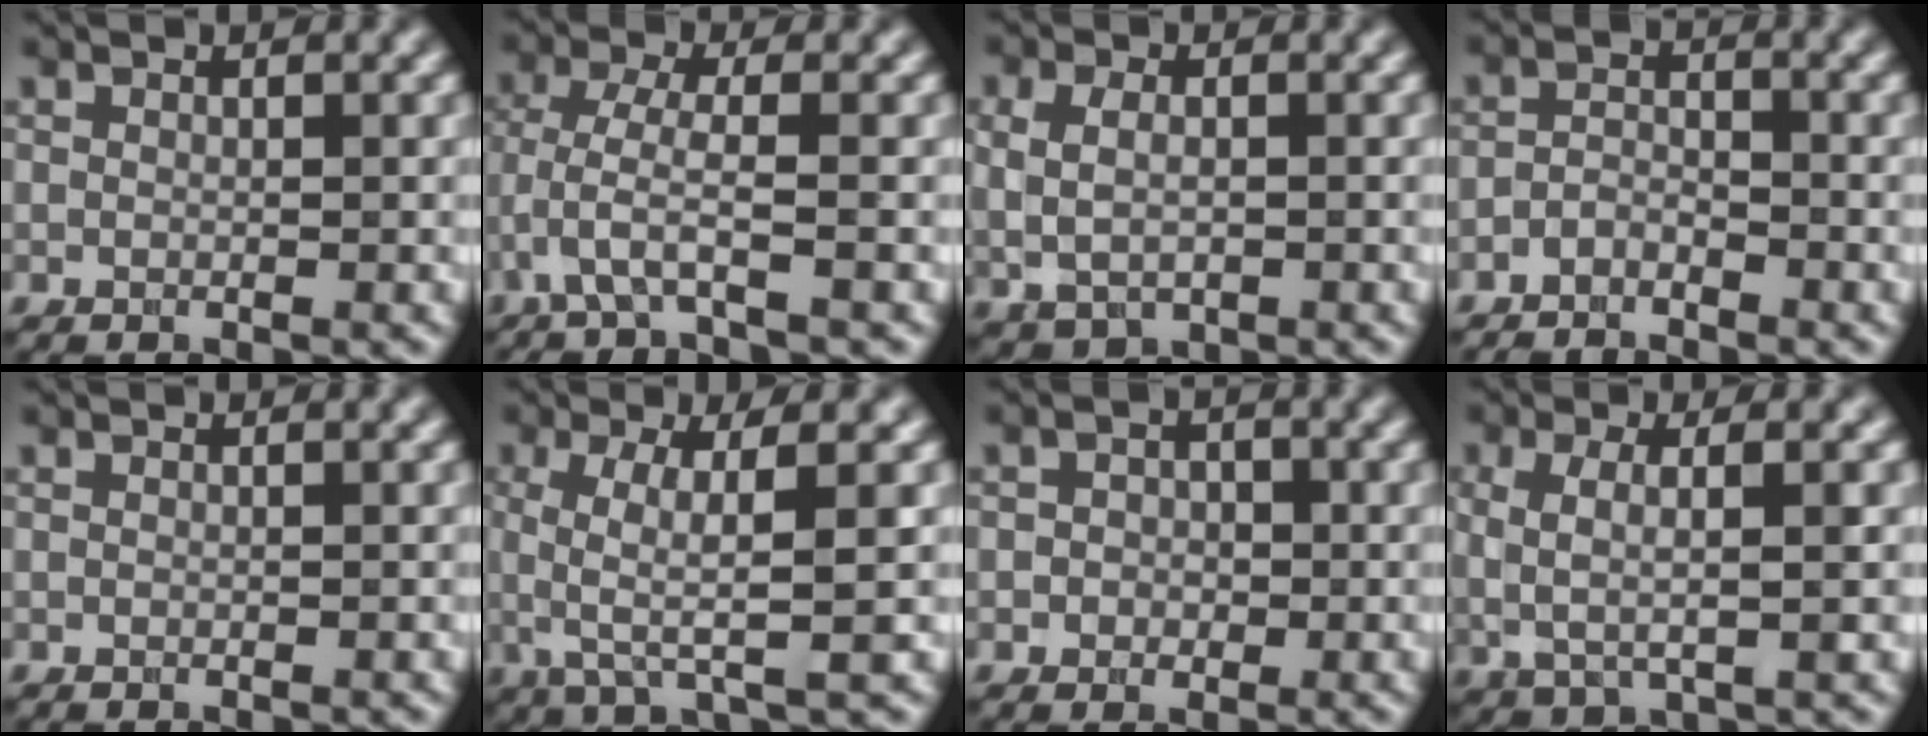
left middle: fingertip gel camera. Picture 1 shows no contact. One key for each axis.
{"total": 3.5, "fx": -1.8, "fy": 0.4, "fz": 3.0, "tx": -0.065, "ty": -0.001, "tz": -0.041}
{"total": 3.2, "fx": 0.1, "fy": 2.2, "fz": 2.3, "tx": -0.047, "ty": 0.000, "tz": 0.018}
{"total": 1.8, "fx": -1.5, "fy": 0.6, "fz": 0.7, "tx": -0.014, "ty": 0.003, "tz": -0.036}
{"total": 0.0}
{"total": 5.0, "fx": 0.2, "fy": 1.3, "fz": 4.9, "tx": -0.094, "ty": 0.003, "tz": 0.001}
{"total": 1.9, "fx": -0.2, "fy": 1.7, "fz": 0.9, "tx": 0.003, "ty": 0.000, "tz": -0.014}
{"total": 3.8, "fx": 0.1, "fy": 1.2, "fz": 3.6, "tx": -0.072, "ty": -0.004, "tz": 0.004}